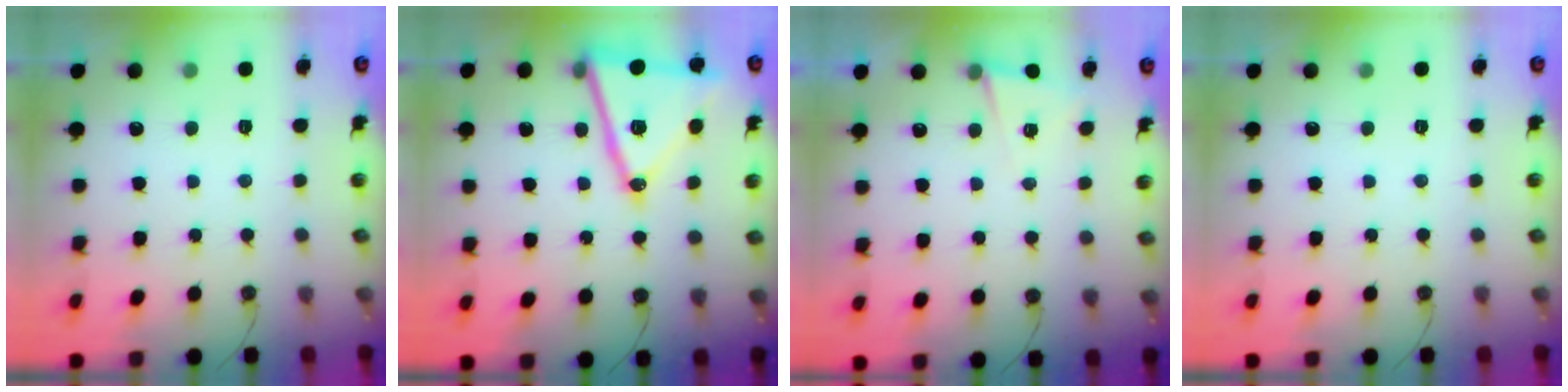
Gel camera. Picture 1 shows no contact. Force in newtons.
{"total": 18.9, "press": 18.5, "slide": 3.5}
{"total": 3.0, "press": 2.7, "slide": 1.2}
{"total": 0.0}